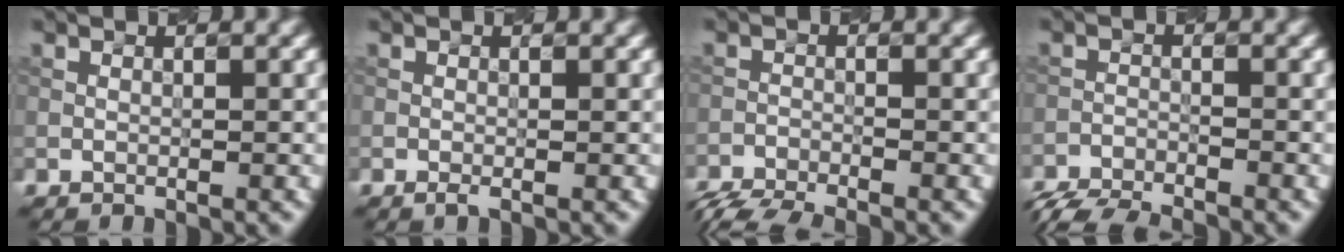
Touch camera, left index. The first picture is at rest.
{"total": 0.6, "force": [-0.3, 0.1, 0.6], "torque": [-0.012, -0.005, -0.006]}
{"total": 5.3, "force": [-5.0, 0.7, 1.7], "torque": [-0.041, -0.021, -0.089]}
{"total": 6.0, "force": [-5.8, 0.8, 1.5], "torque": [-0.039, -0.023, -0.100]}